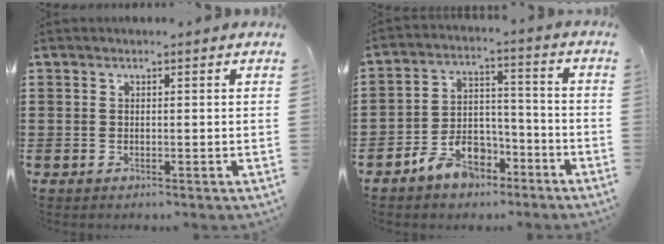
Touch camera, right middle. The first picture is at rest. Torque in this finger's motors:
{"motor_torque": [2.14, 0.00, 0.16, 0.13]}